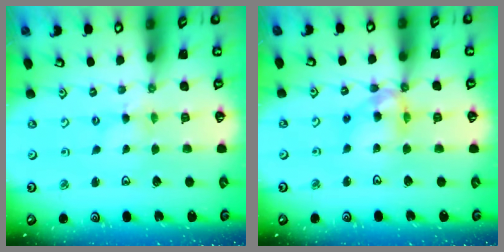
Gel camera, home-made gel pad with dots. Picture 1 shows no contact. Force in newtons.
{"total": 11.7, "press": 11.7, "slide": 0.9}